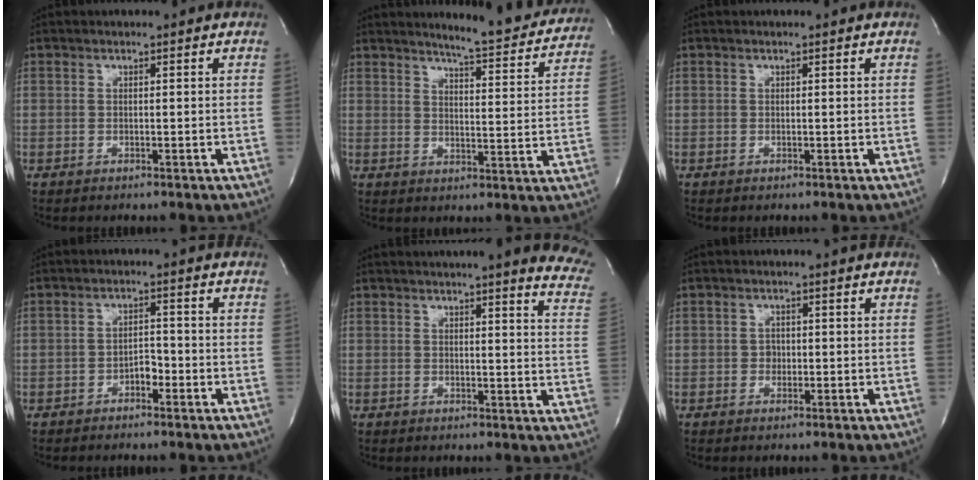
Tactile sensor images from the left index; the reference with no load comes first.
{"total": 13.2, "force": [12.4, 1.1, 4.3], "torque": [-0.054, -0.041, 0.141]}
{"total": 0.0}
{"total": 2.4, "force": [-1.5, 1.2, 1.5], "torque": [-0.018, 0.008, -0.026]}
{"total": 16.3, "force": [13.5, 2.0, 8.9], "torque": [-0.100, -0.028, 0.138]}
{"total": 1.2, "force": [-0.2, 1.1, 0.5], "torque": [-0.005, 0.005, -0.002]}